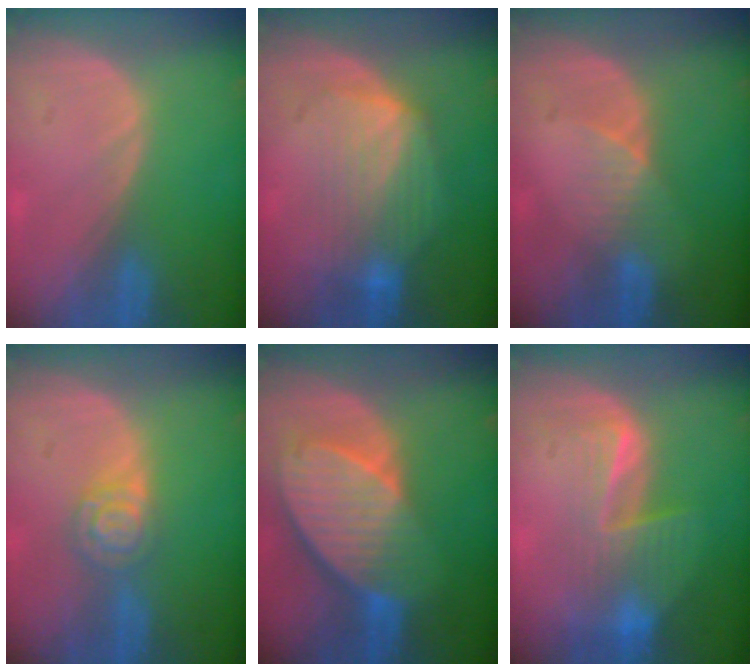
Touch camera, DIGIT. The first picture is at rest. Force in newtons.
{"total": 7.4, "press": 7.3, "slide": 1.4}
{"total": 3.2, "press": 2.8, "slide": 1.4}
{"total": 4.8, "press": 4.2, "slide": 2.3}
{"total": 10.2, "press": 8.8, "slide": 5.2}
{"total": 7.1, "press": 6.5, "slide": 2.9}